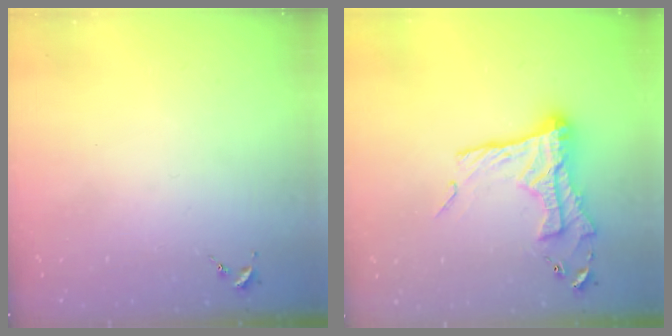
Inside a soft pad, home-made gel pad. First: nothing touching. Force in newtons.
{"total": 17.5, "press": 17.4, "slide": 1.5}